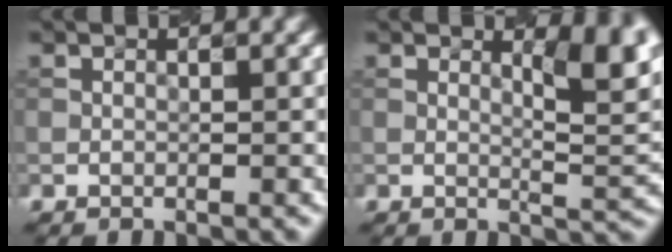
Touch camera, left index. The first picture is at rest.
{"total": 5.0, "force": [2.0, 1.6, 4.3], "torque": [-0.056, -0.007, 0.031]}